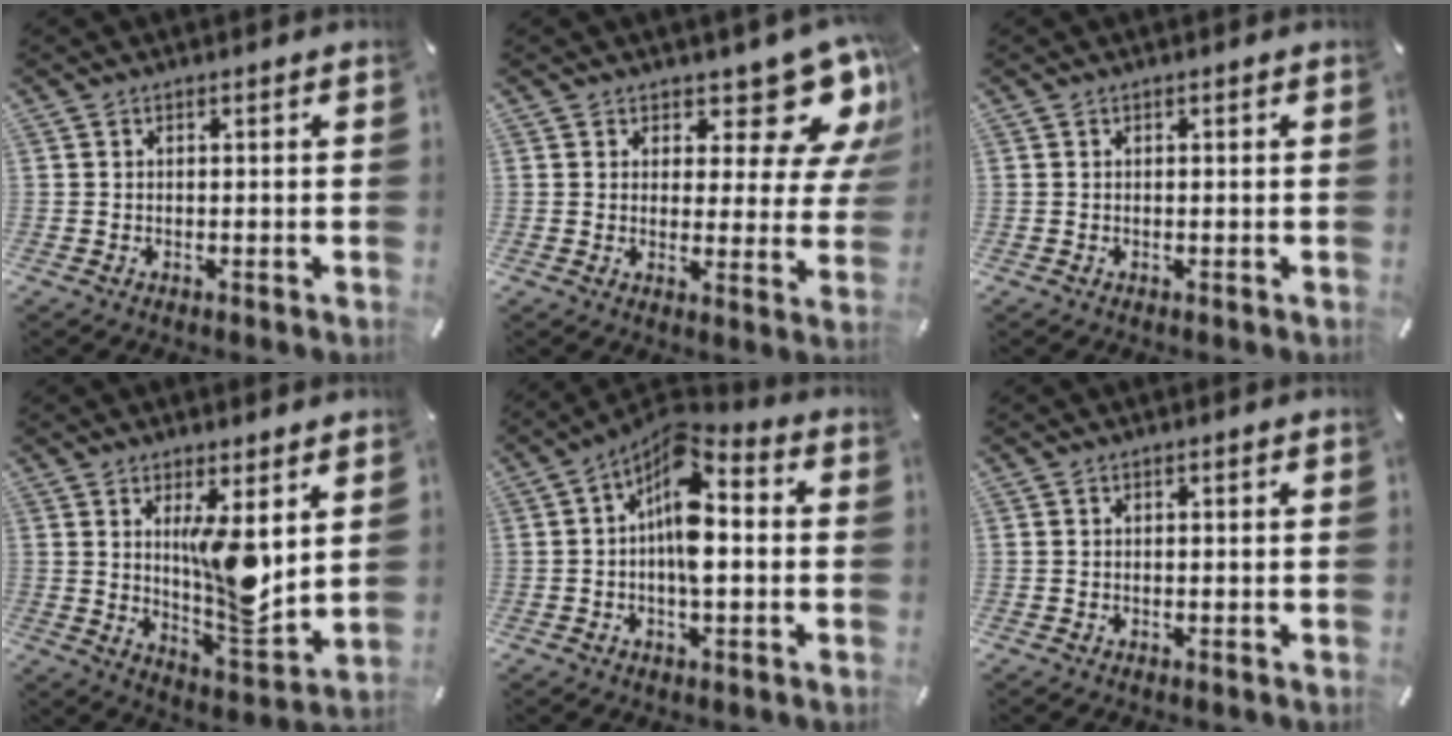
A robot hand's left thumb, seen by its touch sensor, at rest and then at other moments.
{"total": 11.5, "force": [8.3, 5.0, 6.2], "torque": [-0.066, -0.072, 0.140]}
{"total": 0.0}
{"total": 12.0, "force": [3.7, 4.2, 10.6], "torque": [-0.178, -0.043, 0.058]}
{"total": 11.2, "force": [0.4, 5.4, 9.8], "torque": [-0.168, -0.024, 0.006]}
{"total": 0.0}